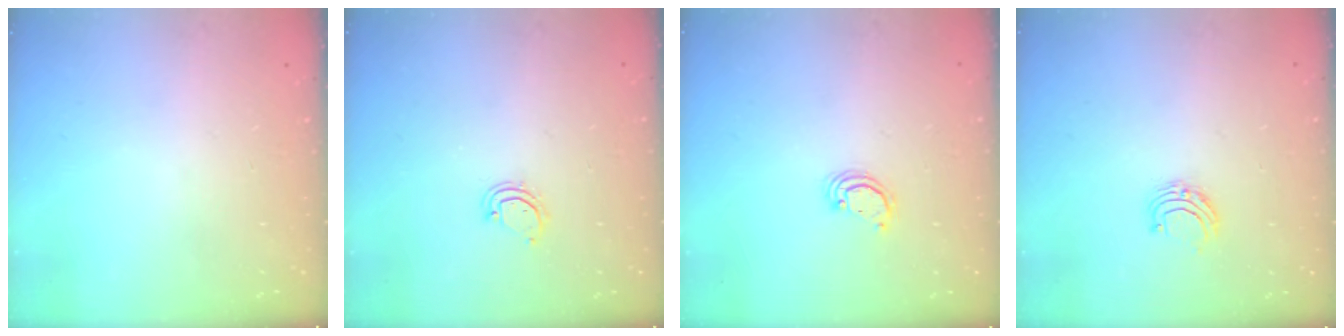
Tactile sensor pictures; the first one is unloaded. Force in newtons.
{"total": 3.6, "press": 3.6, "slide": 0.2}
{"total": 2.1, "press": 2.1, "slide": 0.1}
{"total": 5.0, "press": 5.0, "slide": 0.5}